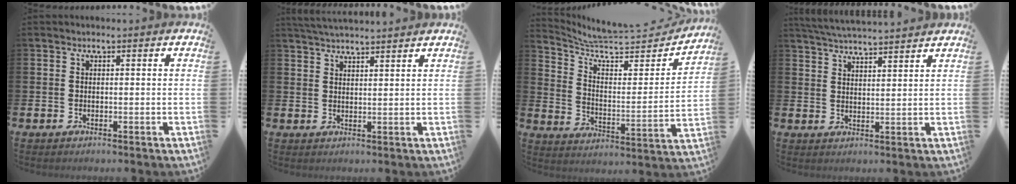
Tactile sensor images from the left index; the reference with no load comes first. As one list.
[{"total": 3.5, "force": [3.5, 0.0, 0.5], "torque": [-0.016, -0.011, 0.064]}, {"total": 7.3, "force": [6.4, 2.0, 2.8], "torque": [-0.083, -0.055, 0.105]}, {"total": 4.7, "force": [4.6, -0.2, 0.5], "torque": [-0.028, -0.021, 0.085]}]